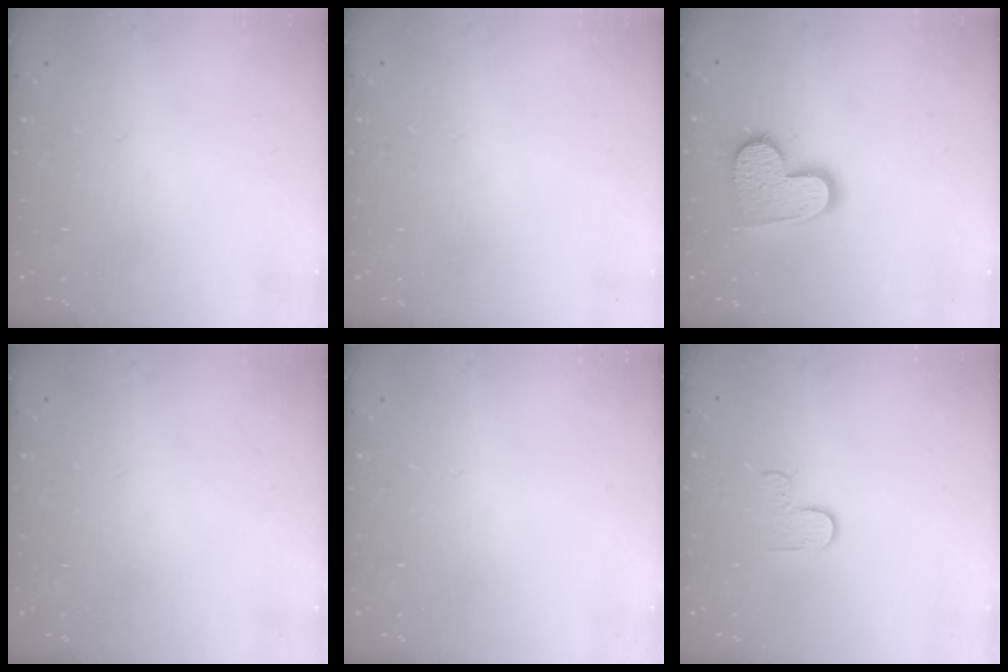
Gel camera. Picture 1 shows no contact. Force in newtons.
{"total": 0.8, "press": 0.8, "slide": 0.1}
{"total": 12.7, "press": 12.6, "slide": 1.0}
{"total": 0.0}
{"total": 0.0}
{"total": 2.7, "press": 2.6, "slide": 0.4}